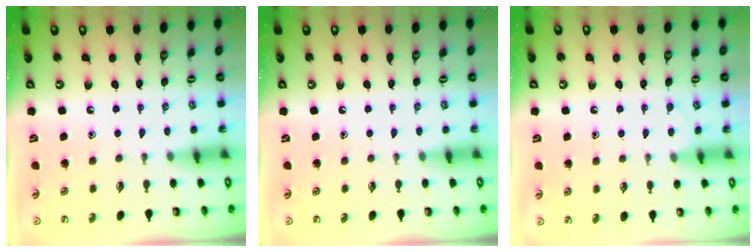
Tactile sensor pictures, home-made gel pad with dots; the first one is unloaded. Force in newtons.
{"total": 0.0}
{"total": 4.6, "press": 4.5, "slide": 0.5}